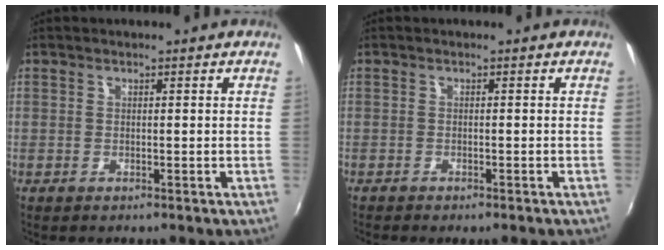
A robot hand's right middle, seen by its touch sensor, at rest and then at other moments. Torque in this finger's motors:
{"motor_torque": [0.87, -0.87, 0.18, 0.06]}